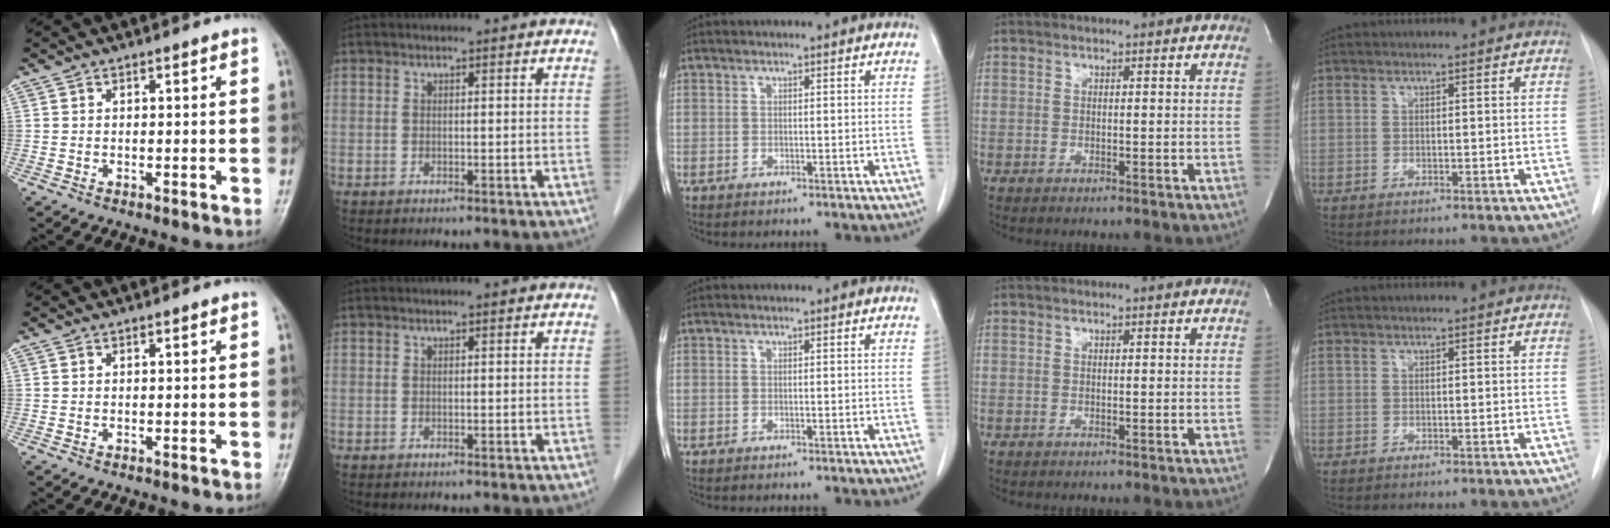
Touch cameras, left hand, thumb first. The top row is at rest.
{}